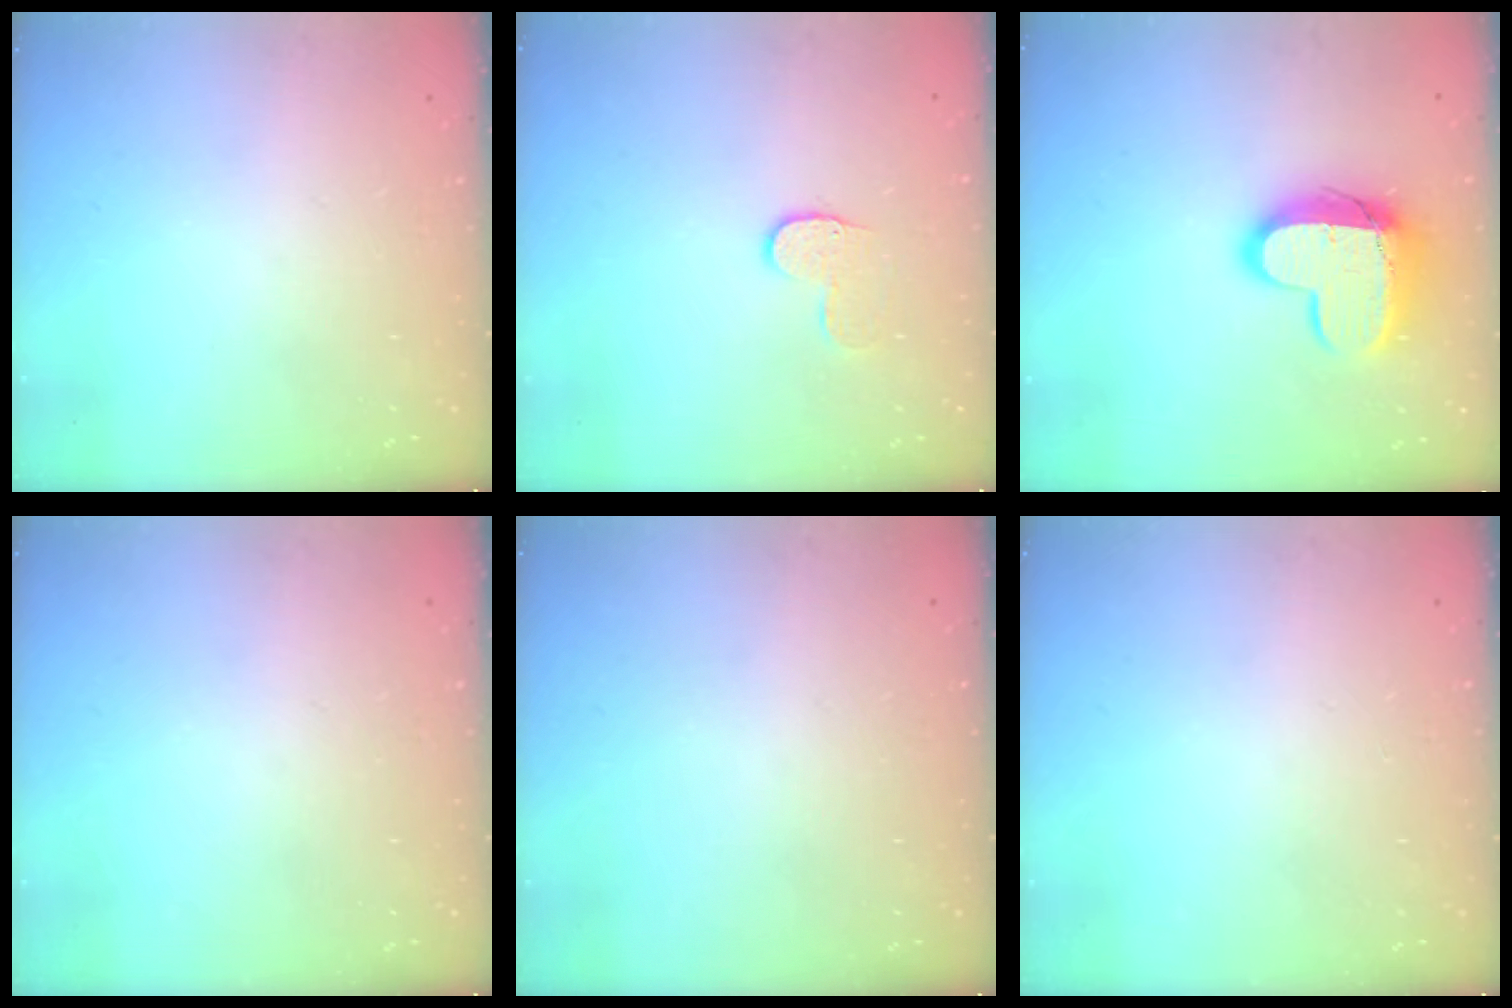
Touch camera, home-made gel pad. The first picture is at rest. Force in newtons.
{"total": 6.6, "press": 6.6, "slide": 0.6}
{"total": 14.1, "press": 14.1, "slide": 1.1}
{"total": 0.0}
{"total": 0.0}
{"total": 0.0}